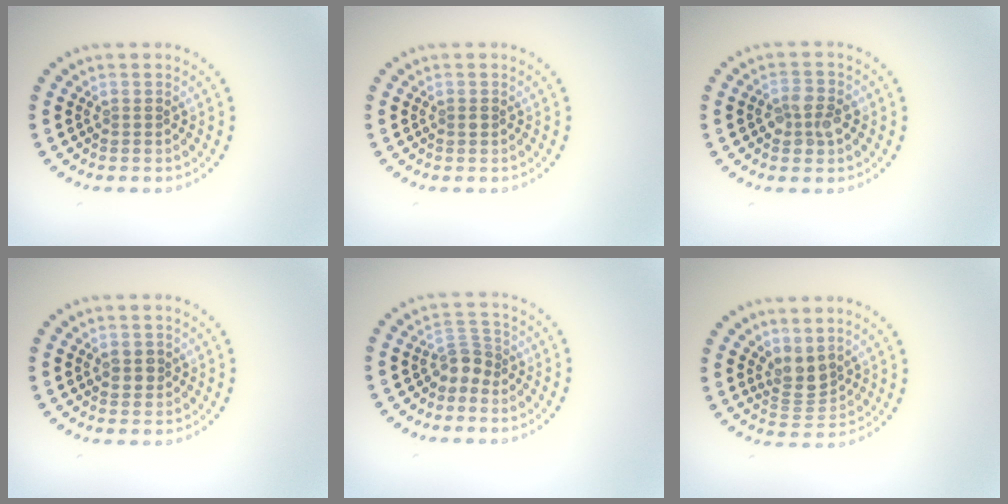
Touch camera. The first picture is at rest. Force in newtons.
{"total": 0.5, "press": 0.5, "slide": 0.1}
{"total": 2.6, "press": 2.5, "slide": 0.7}
{"total": 1.6, "press": 1.6, "slide": 0.3}
{"total": 2.2, "press": 1.6, "slide": 1.5}
{"total": 2.8, "press": 2.2, "slide": 1.6}